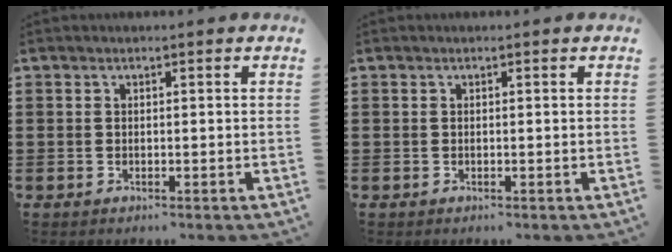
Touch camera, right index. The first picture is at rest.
{"total": 0.0}